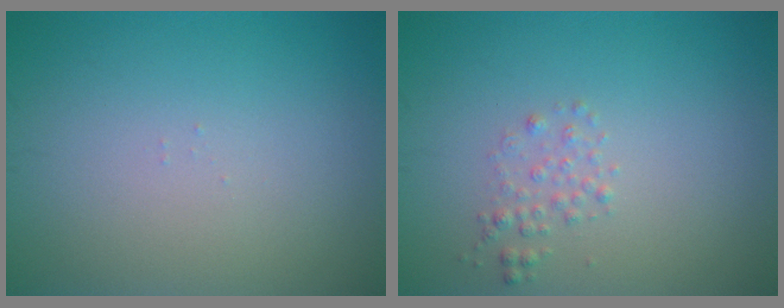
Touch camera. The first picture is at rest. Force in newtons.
{"total": 1.2, "press": 1.2, "slide": 0.1}